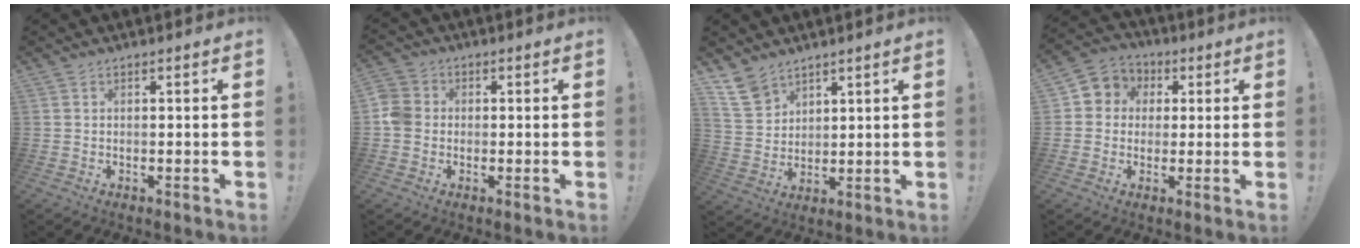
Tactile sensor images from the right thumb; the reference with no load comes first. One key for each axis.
{"total": 5.4, "fx": -0.8, "fy": 4.8, "fz": 2.3, "tx": -0.053, "ty": 0.014, "tz": -0.013}
{"total": 10.0, "fx": 7.1, "fy": 6.4, "fz": 2.8, "tx": -0.060, "ty": -0.038, "tz": 0.146}
{"total": 6.7, "fx": 0.0, "fy": 6.4, "fz": 1.9, "tx": -0.020, "ty": 0.007, "tz": 0.007}